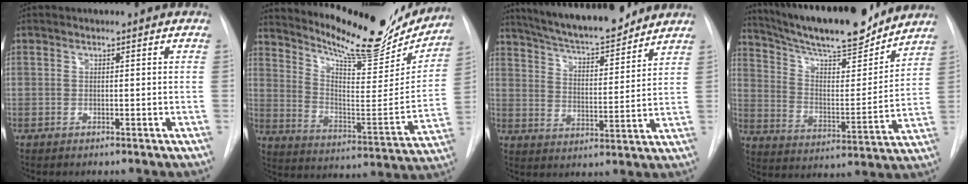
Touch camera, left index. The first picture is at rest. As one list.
[{"total": 22.6, "force": [20.2, 4.8, 9.0], "torque": [-0.146, -0.049, 0.284]}, {"total": 16.2, "force": [14.4, 2.3, 6.9], "torque": [-0.116, 0.003, 0.228]}, {"total": 20.6, "force": [18.2, 3.2, 9.2], "torque": [-0.160, -0.002, 0.284]}]